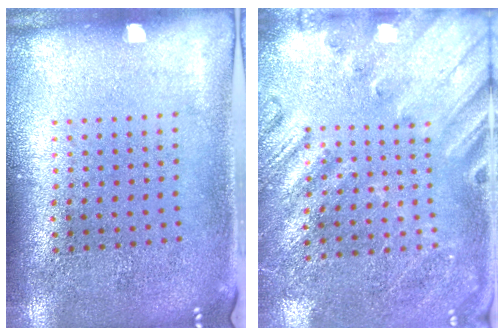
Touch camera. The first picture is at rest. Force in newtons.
{"total": 2.2, "press": 2.1, "slide": 0.8}